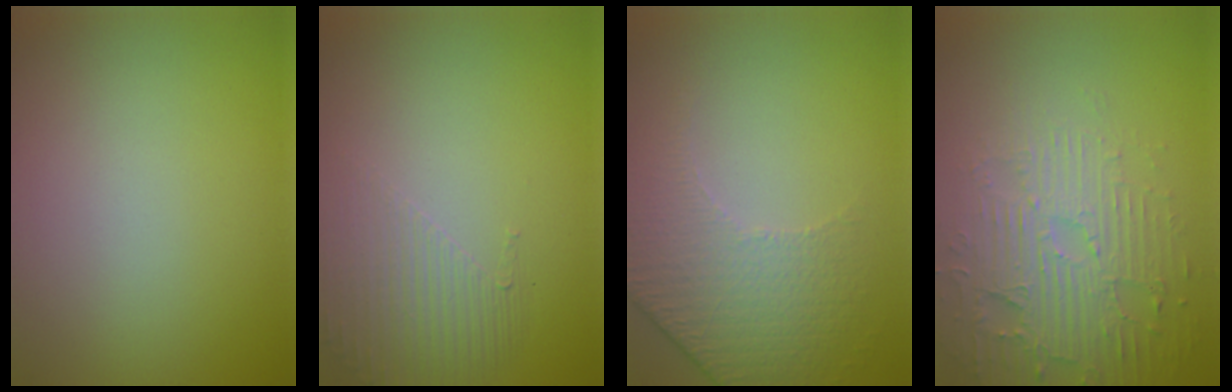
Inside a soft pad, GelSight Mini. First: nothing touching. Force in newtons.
{"total": 1.7, "press": 0.9, "slide": 1.4}
{"total": 4.7, "press": 3.4, "slide": 3.2}
{"total": 4.6, "press": 4.1, "slide": 1.9}